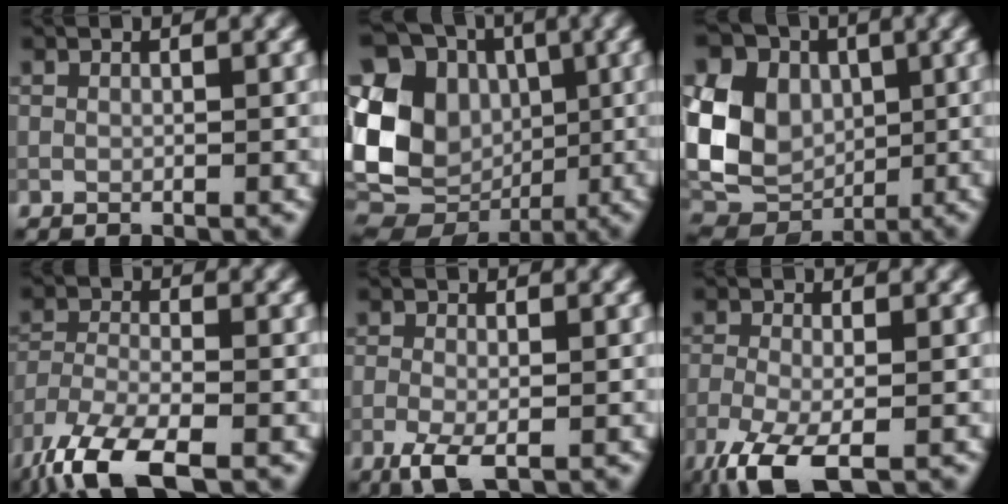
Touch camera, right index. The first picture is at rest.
{"total": 14.2, "force": [-0.4, 11.8, 8.0], "torque": [-0.175, 0.004, -0.001]}
{"total": 12.1, "force": [2.1, 9.7, 6.9], "torque": [-0.149, 0.020, 0.027]}
{"total": 8.7, "force": [-6.3, 2.7, 5.3], "torque": [-0.111, -0.018, -0.129]}
{"total": 3.1, "force": [-1.4, 1.3, 2.4], "torque": [-0.053, -0.006, -0.031]}
{"total": 6.1, "force": [-3.6, 2.1, 4.4], "torque": [-0.099, -0.013, -0.077]}